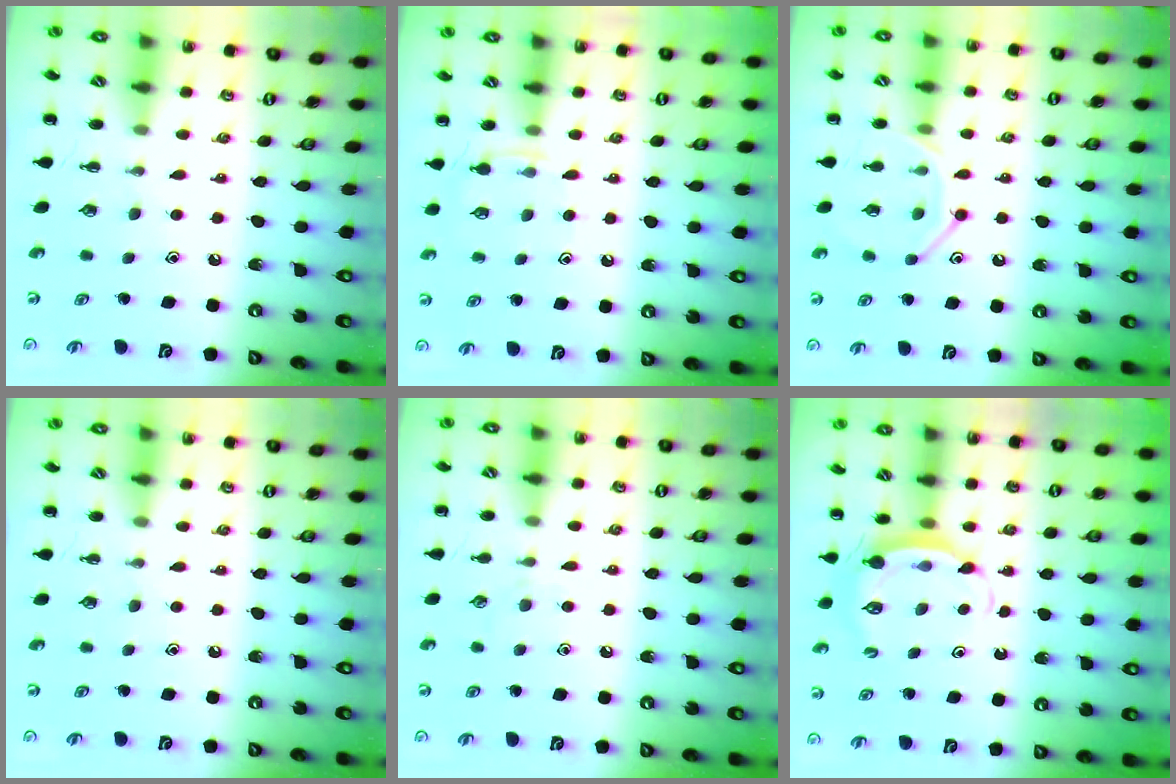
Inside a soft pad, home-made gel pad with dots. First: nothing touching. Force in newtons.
{"total": 5.9, "press": 5.8, "slide": 1.4}
{"total": 10.8, "press": 10.8, "slide": 0.9}
{"total": 0.0}
{"total": 2.5, "press": 2.3, "slide": 0.9}
{"total": 6.5, "press": 6.4, "slide": 0.7}